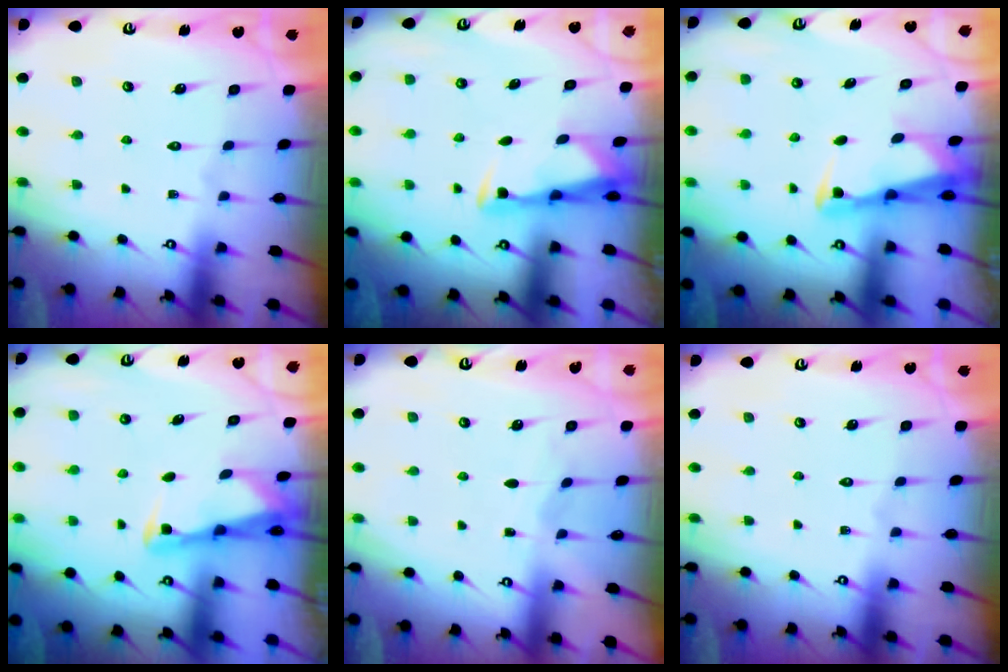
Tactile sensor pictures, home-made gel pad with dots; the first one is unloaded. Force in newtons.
{"total": 3.3, "press": 3.2, "slide": 0.9}
{"total": 2.5, "press": 2.5, "slide": 0.5}
{"total": 2.7, "press": 2.6, "slide": 0.2}
{"total": 2.9, "press": 2.9, "slide": 0.4}
{"total": 0.0}